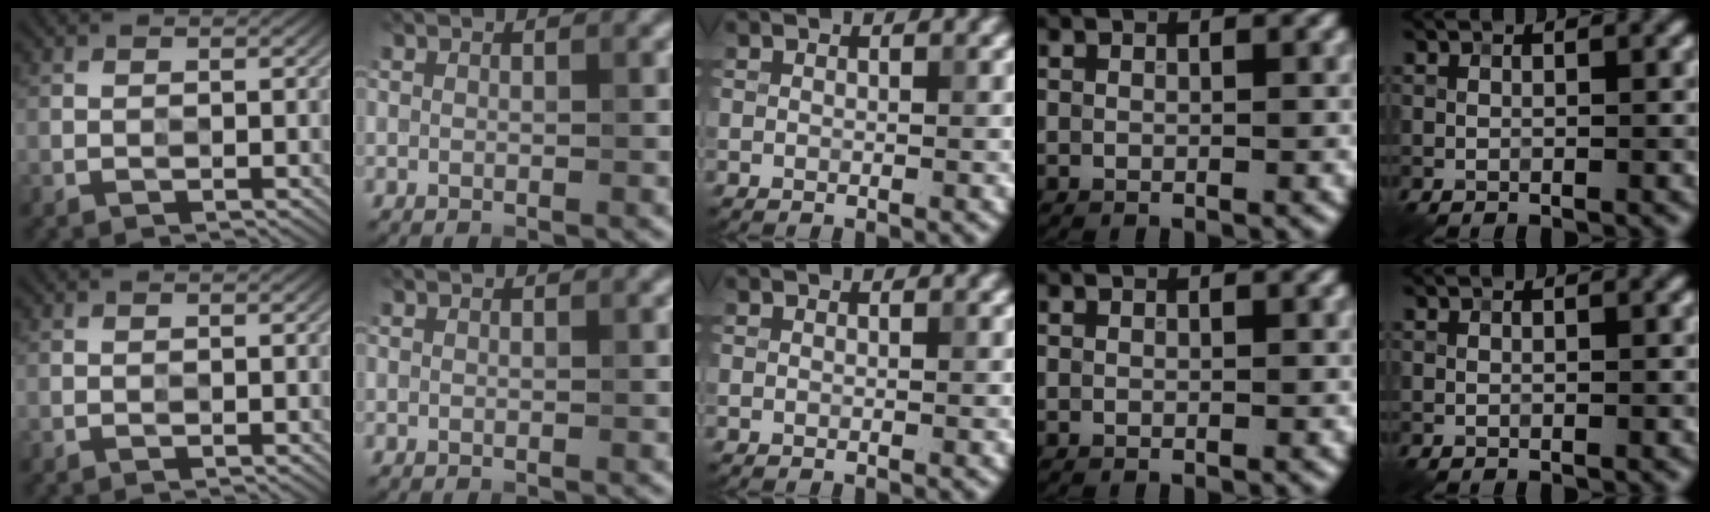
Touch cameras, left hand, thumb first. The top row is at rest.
{}